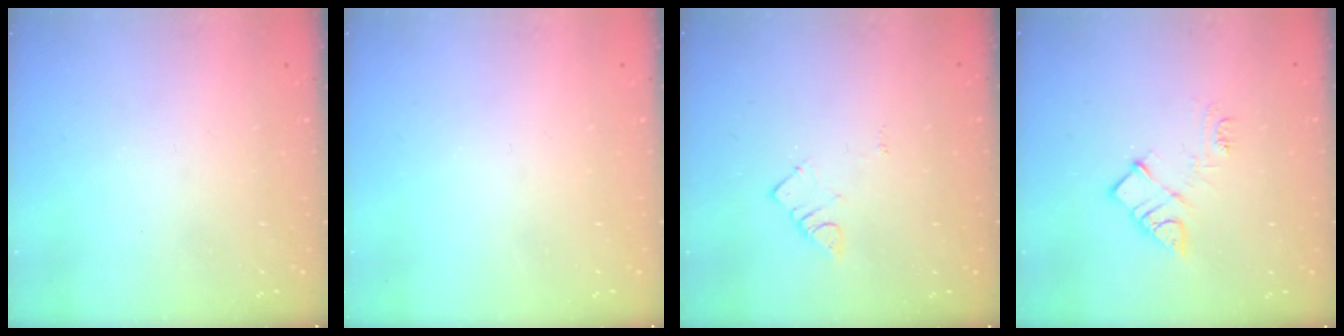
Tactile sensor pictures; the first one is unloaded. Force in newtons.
{"total": 0.0}
{"total": 3.5, "press": 3.5, "slide": 0.4}
{"total": 9.3, "press": 9.3, "slide": 0.5}